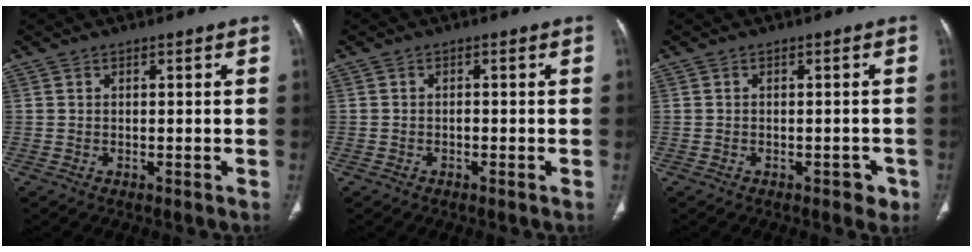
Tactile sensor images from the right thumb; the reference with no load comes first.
{"total": 0.6, "force": [-0.3, 0.3, 0.4], "torque": [-0.003, 0.002, -0.009]}
{"total": 2.3, "force": [-1.3, 1.4, 1.3], "torque": [-0.002, 0.008, -0.014]}